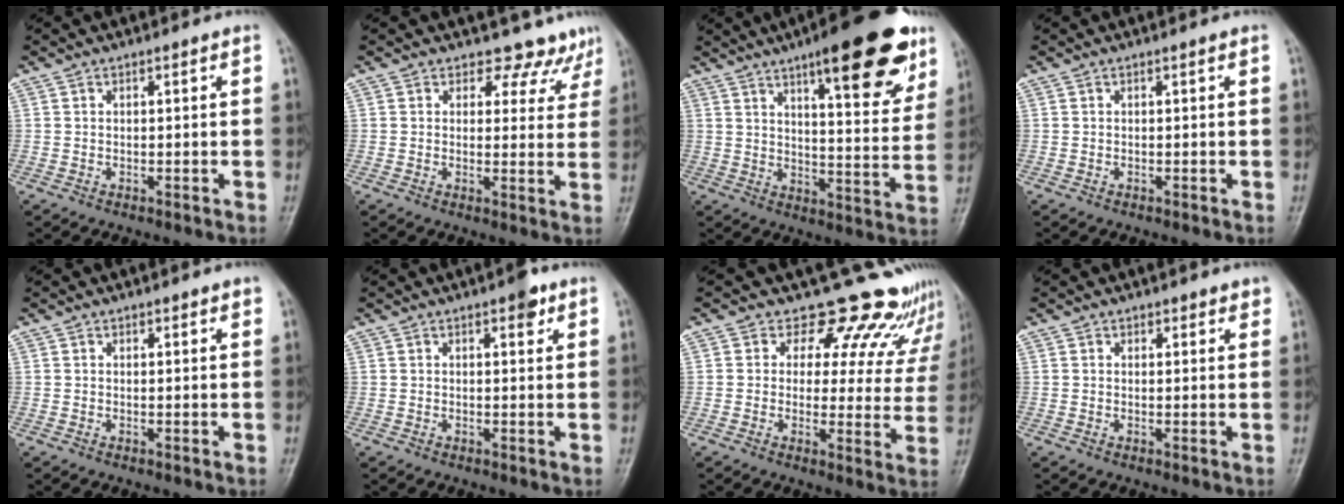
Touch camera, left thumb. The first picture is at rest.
{"total": 7.6, "force": [6.5, 3.9, 0.2], "torque": [0.045, -0.034, 0.053]}
{"total": 21.0, "force": [12.2, 6.0, 15.9], "torque": [-0.182, -0.046, 0.171]}
{"total": 0.0}
{"total": 1.3, "force": [1.0, 0.6, 0.7], "torque": [-0.002, -0.004, 0.010]}
{"total": 3.1, "force": [1.8, 1.2, 2.2], "torque": [-0.019, -0.005, 0.020]}
{"total": 16.7, "force": [15.1, 6.7, 2.7], "torque": [0.027, -0.113, 0.150]}
{"total": 2.0, "force": [1.5, 1.1, 0.7], "torque": [0.010, -0.007, 0.015]}